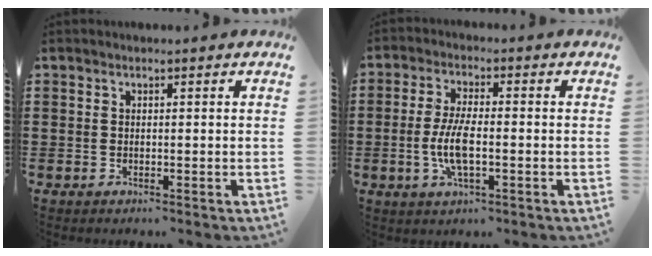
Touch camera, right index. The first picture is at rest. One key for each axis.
{"total": 6.1, "fx": -1.2, "fy": 1.7, "fz": 5.8, "tx": -0.128, "ty": -0.006, "tz": -0.028}